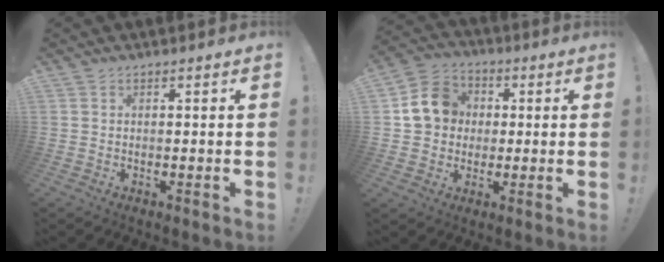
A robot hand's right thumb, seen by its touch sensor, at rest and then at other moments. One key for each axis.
{"total": 12.4, "fx": 2.1, "fy": 10.9, "fz": 5.3, "tx": -0.066, "ty": 0.013, "tz": 0.048}